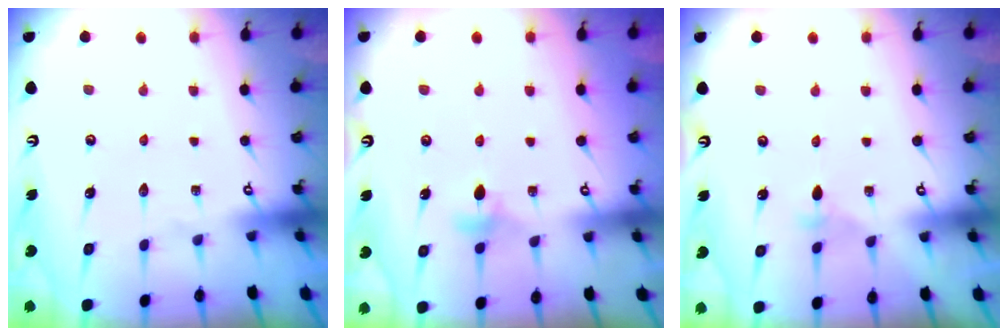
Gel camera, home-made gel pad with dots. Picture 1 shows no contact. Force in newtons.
{"total": 3.7, "press": 3.6, "slide": 0.9}
{"total": 3.0, "press": 2.9, "slide": 0.5}